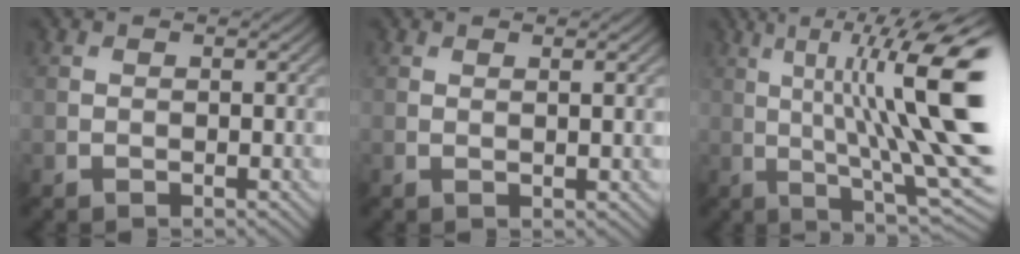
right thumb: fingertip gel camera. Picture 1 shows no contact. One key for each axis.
{"total": 1.6, "fx": 0.6, "fy": 0.0, "fz": 1.5, "tx": -0.018, "ty": 0.005, "tz": 0.008}
{"total": 17.2, "fx": 3.0, "fy": 4.0, "fz": 16.5, "tx": -0.249, "ty": 0.027, "tz": 0.060}